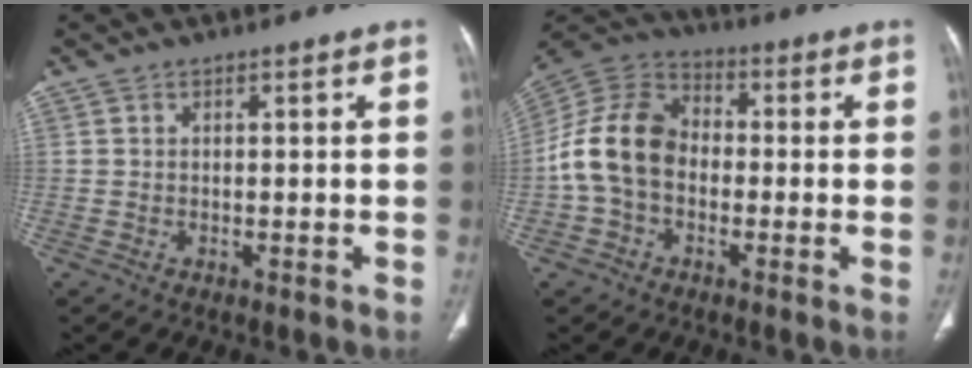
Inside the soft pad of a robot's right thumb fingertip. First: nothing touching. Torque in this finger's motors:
{"motor_torque": [1.61, 2.95, 1.11, -0.92, 0.20]}